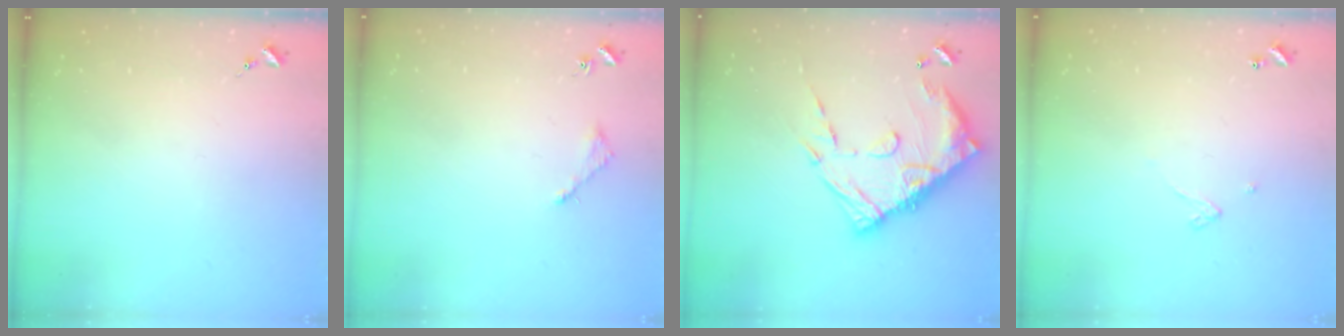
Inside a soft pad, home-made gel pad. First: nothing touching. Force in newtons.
{"total": 3.0, "press": 3.0, "slide": 0.4}
{"total": 17.5, "press": 17.4, "slide": 2.0}
{"total": 3.2, "press": 3.2, "slide": 0.1}